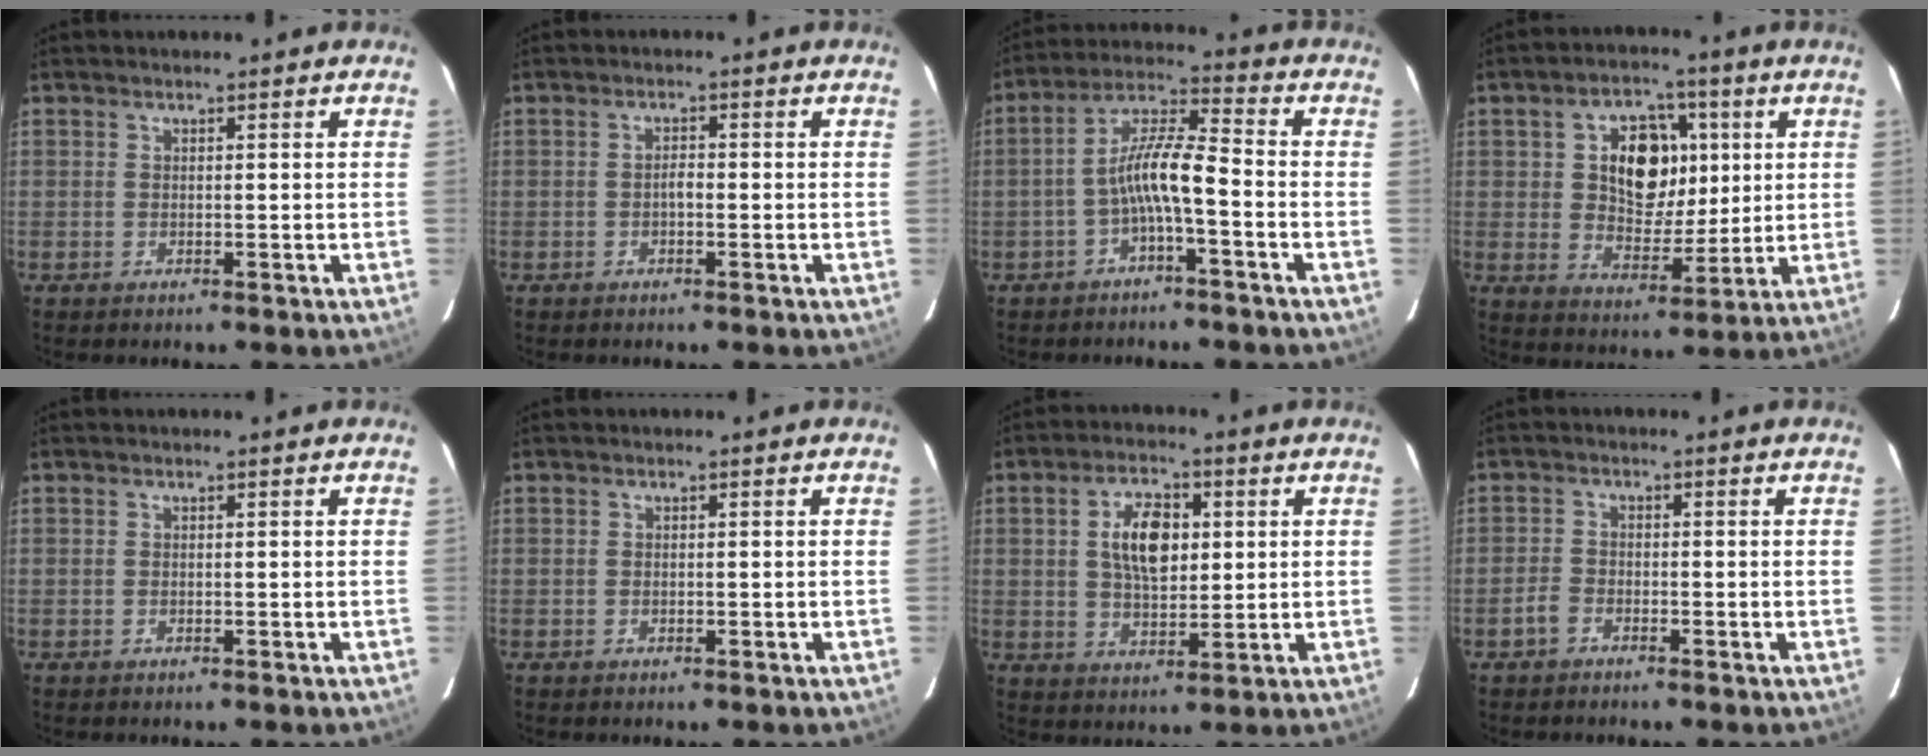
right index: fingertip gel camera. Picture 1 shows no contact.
{"total": 1.3, "force": [-0.6, 0.6, 1.1], "torque": [-0.019, 0.006, -0.011]}
{"total": 7.7, "force": [-3.0, 1.0, 7.0], "torque": [-0.155, 0.019, -0.057]}
{"total": 12.0, "force": [2.9, 8.4, 8.1], "torque": [-0.144, 0.013, 0.055]}
{"total": 0.0}
{"total": 0.0}
{"total": 9.0, "force": [1.9, 4.8, 7.4], "torque": [-0.132, 0.014, 0.037]}
{"total": 2.3, "force": [-1.8, 1.1, 0.9], "torque": [-0.029, 0.005, -0.036]}